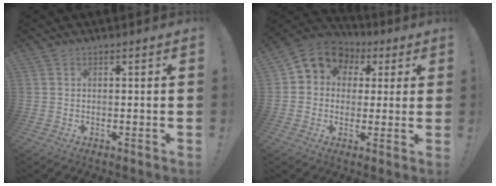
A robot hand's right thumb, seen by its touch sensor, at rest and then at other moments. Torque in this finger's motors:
{"motor_torque": [-0.19, 0.60, 0.06, 0.05, 0.04]}